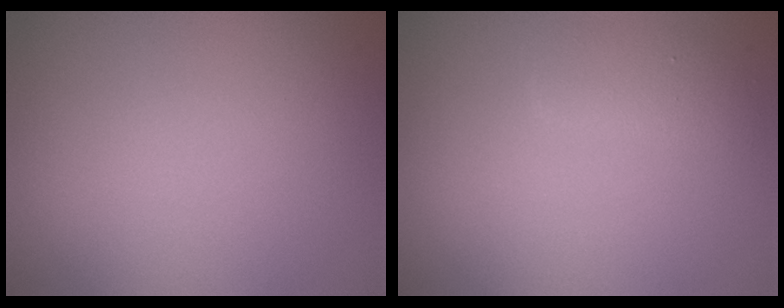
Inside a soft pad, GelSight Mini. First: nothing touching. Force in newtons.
{"total": 1.5, "press": 1.5, "slide": 0.1}